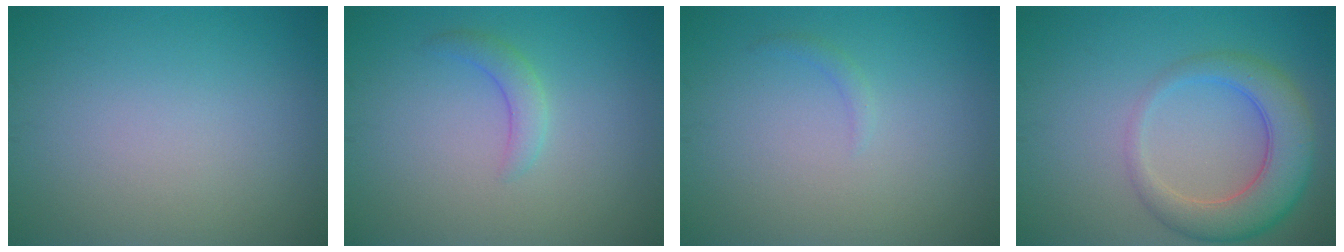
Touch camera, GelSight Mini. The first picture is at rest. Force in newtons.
{"total": 1.8, "press": 1.8, "slide": 0.1}
{"total": 0.7, "press": 0.7, "slide": 0.1}
{"total": 5.8, "press": 5.8, "slide": 0.5}